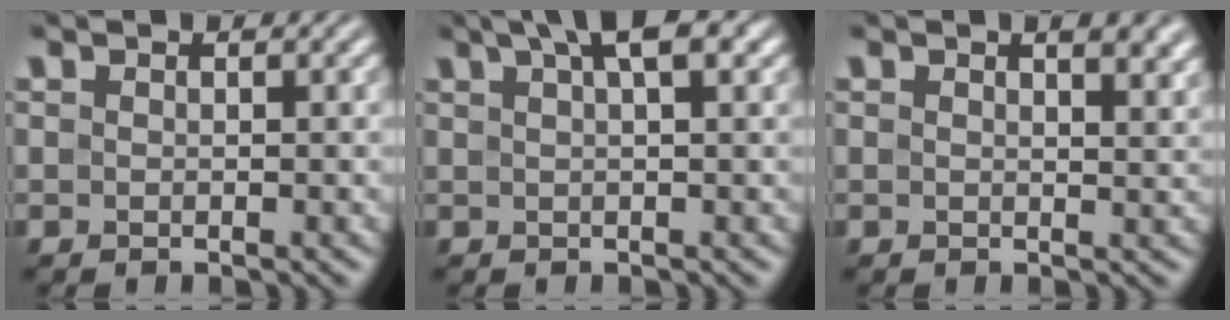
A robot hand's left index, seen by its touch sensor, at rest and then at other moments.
{"total": 3.8, "force": [2.2, 0.7, 3.1], "torque": [-0.040, 0.013, 0.034]}
{"total": 2.8, "force": [1.5, 0.9, 2.2], "torque": [-0.023, 0.005, 0.018]}